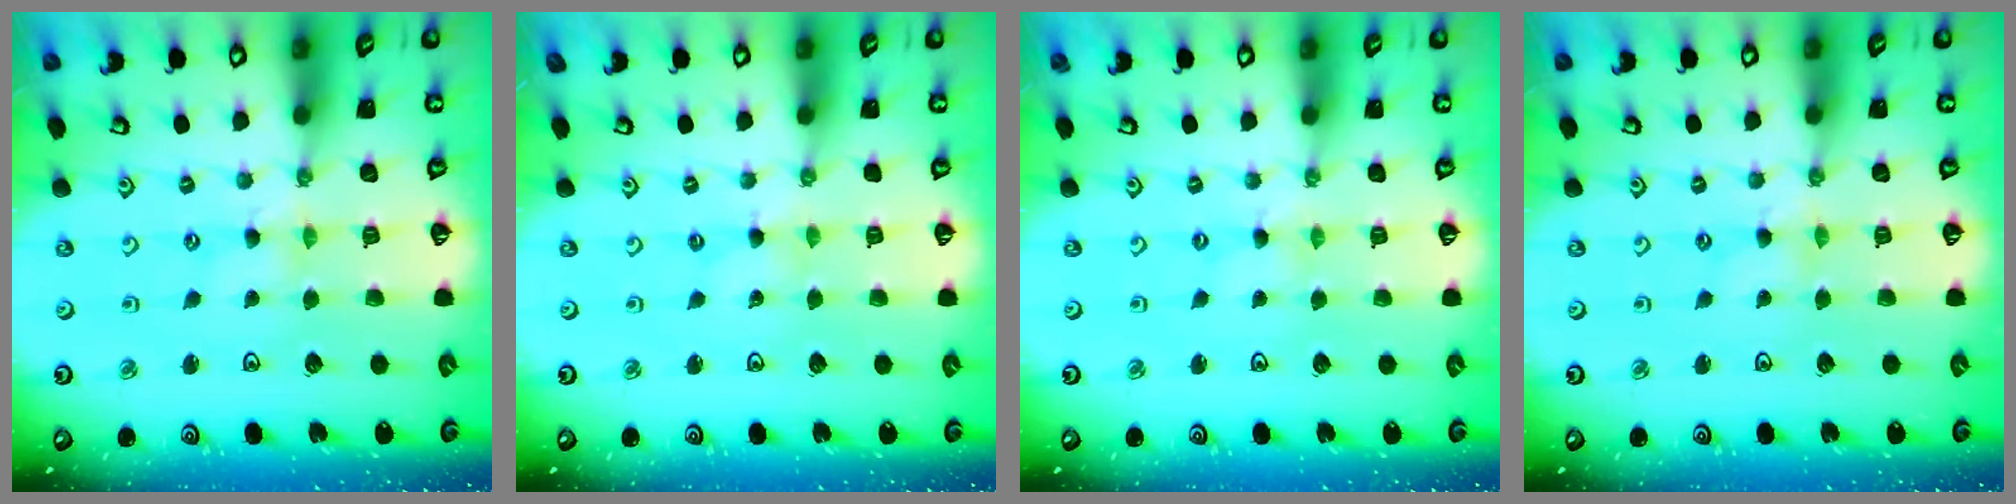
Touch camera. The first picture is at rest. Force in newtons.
{"total": 0.0}
{"total": 0.0}
{"total": 1.1, "press": 1.0, "slide": 0.2}